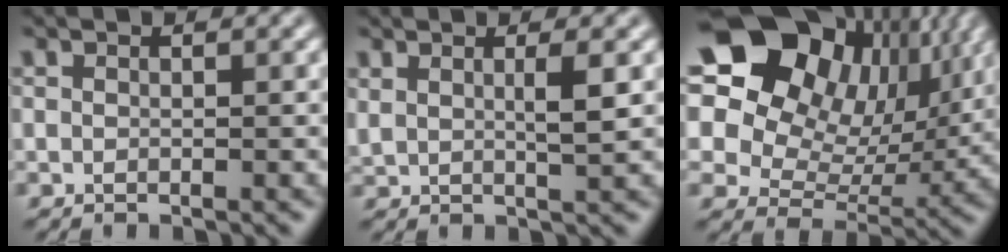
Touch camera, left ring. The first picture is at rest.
{"total": 2.0, "force": [0.6, 0.4, 1.8], "torque": [-0.026, -0.002, 0.014]}
{"total": 17.0, "force": [8.5, 11.8, 8.9], "torque": [-0.178, 0.066, 0.134]}